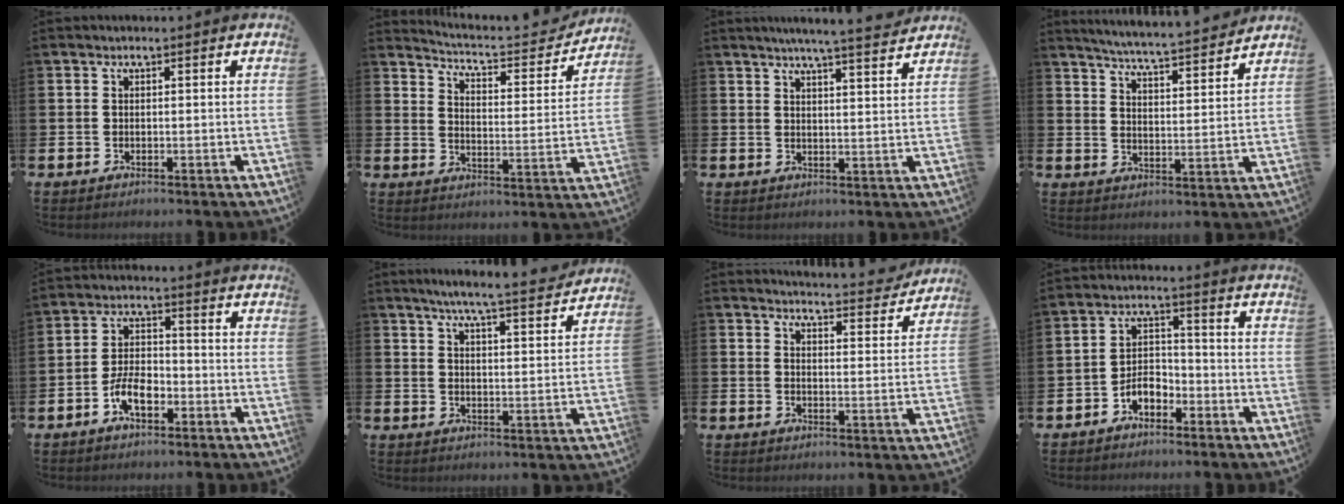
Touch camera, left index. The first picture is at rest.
{"total": 5.1, "force": [4.9, 0.7, 1.2], "torque": [-0.043, -0.043, 0.076]}
{"total": 5.6, "force": [5.3, -0.8, 1.5], "torque": [-0.033, -0.032, 0.091]}
{"total": 5.6, "force": [5.4, -0.3, 1.1], "torque": [-0.043, -0.042, 0.093]}
{"total": 5.1, "force": [-2.4, 2.5, 3.8], "torque": [-0.077, 0.006, -0.047]}
{"total": 6.3, "force": [6.0, -0.4, 2.0], "torque": [-0.045, -0.043, 0.100]}
{"total": 5.0, "force": [5.0, 0.2, 0.5], "torque": [-0.011, -0.038, 0.084]}
{"total": 3.9, "force": [-2.6, 2.2, 1.9], "torque": [-0.036, 0.010, -0.053]}